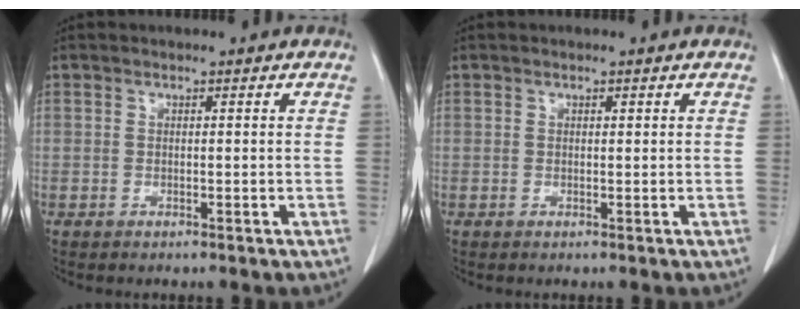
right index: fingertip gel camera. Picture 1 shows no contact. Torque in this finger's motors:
{"motor_torque": [-0.14, 0.20, 0.05, -0.01]}